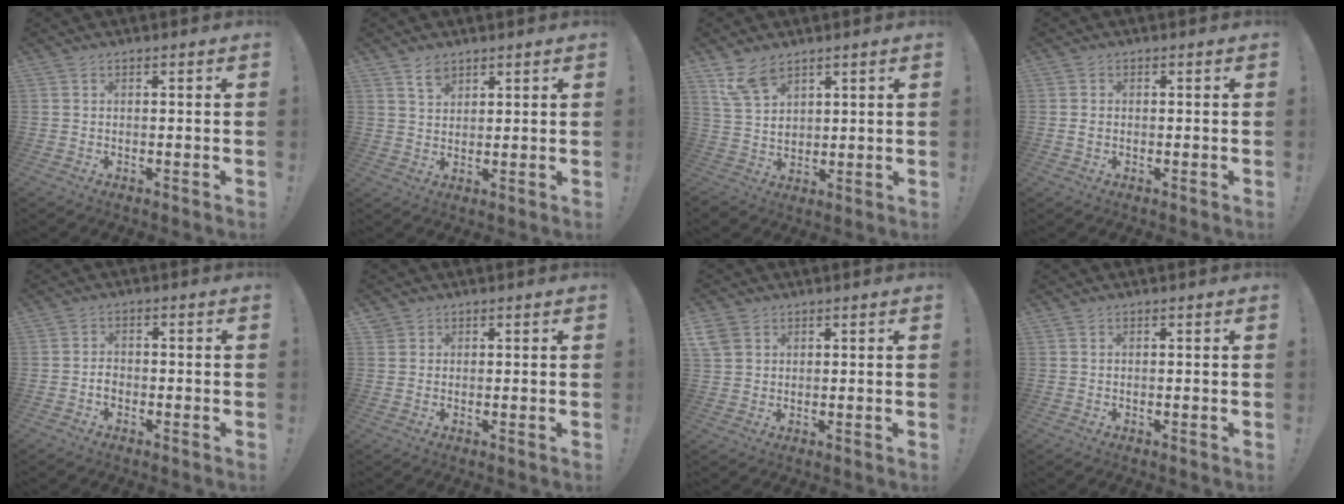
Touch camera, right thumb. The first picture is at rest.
{"total": 3.7, "force": [2.7, 2.0, 1.6], "torque": [-0.020, -0.015, 0.049]}
{"total": 9.9, "force": [6.6, 6.0, 4.3], "torque": [-0.085, -0.028, 0.133]}
{"total": 1.3, "force": [0.1, 1.1, 0.8], "torque": [-0.015, 0.005, 0.002]}
{"total": 2.4, "force": [-1.0, 1.7, 1.3], "torque": [-0.022, 0.009, -0.018]}
{"total": 1.8, "force": [1.4, 1.2, 0.1], "torque": [0.003, -0.008, 0.024]}
{"total": 4.4, "force": [2.3, 3.2, 1.9], "torque": [-0.033, -0.005, 0.048]}
{"total": 0.0}